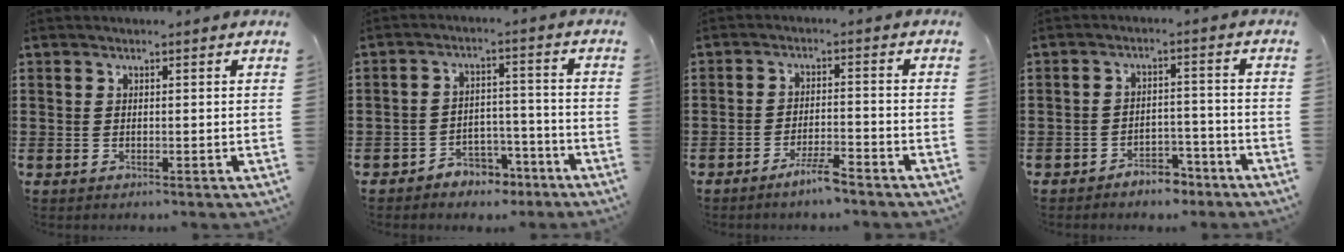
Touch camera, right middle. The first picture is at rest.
{"total": 4.2, "force": [-3.8, 1.8, 0.5], "torque": [-0.014, 0.013, -0.077]}
{"total": 3.9, "force": [-3.2, 0.4, 2.2], "torque": [-0.043, 0.003, -0.061]}
{"total": 4.1, "force": [-3.9, 1.1, 0.6], "torque": [-0.012, 0.009, -0.079]}